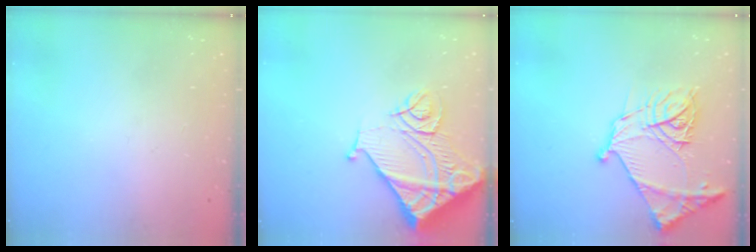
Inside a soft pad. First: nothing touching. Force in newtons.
{"total": 15.3, "press": 15.2, "slide": 1.9}
{"total": 19.4, "press": 19.3, "slide": 2.0}